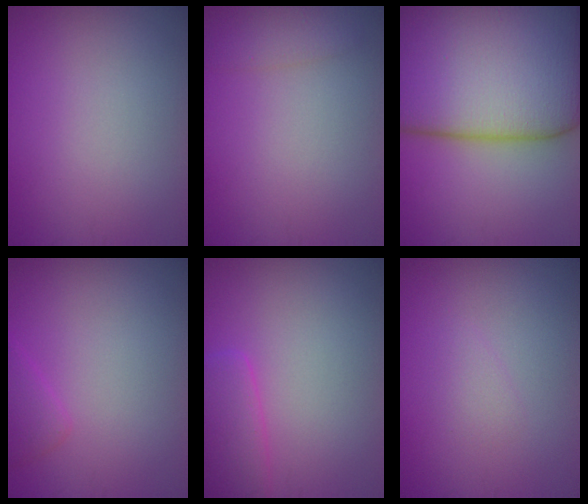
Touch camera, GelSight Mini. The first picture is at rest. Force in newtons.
{"total": 1.5, "press": 1.5, "slide": 0.0}
{"total": 23.4, "press": 23.4, "slide": 0.7}
{"total": 1.6, "press": 1.6, "slide": 0.1}
{"total": 3.2, "press": 3.2, "slide": 0.3}
{"total": 0.9, "press": 0.9, "slide": 0.2}